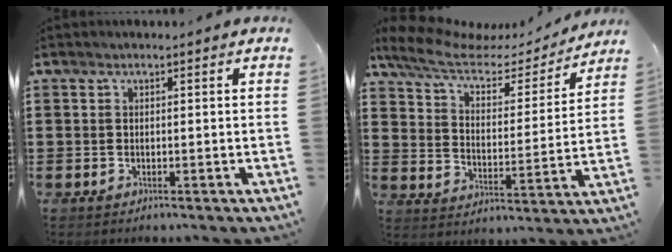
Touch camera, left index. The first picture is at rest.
{"total": 7.8, "force": [5.7, 3.2, 4.2], "torque": [-0.107, -0.020, 0.098]}